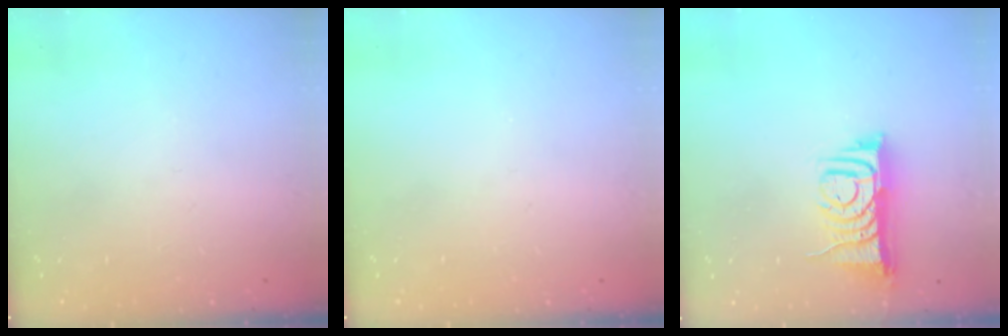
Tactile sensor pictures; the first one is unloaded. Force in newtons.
{"total": 0.0}
{"total": 8.5, "press": 8.4, "slide": 0.4}